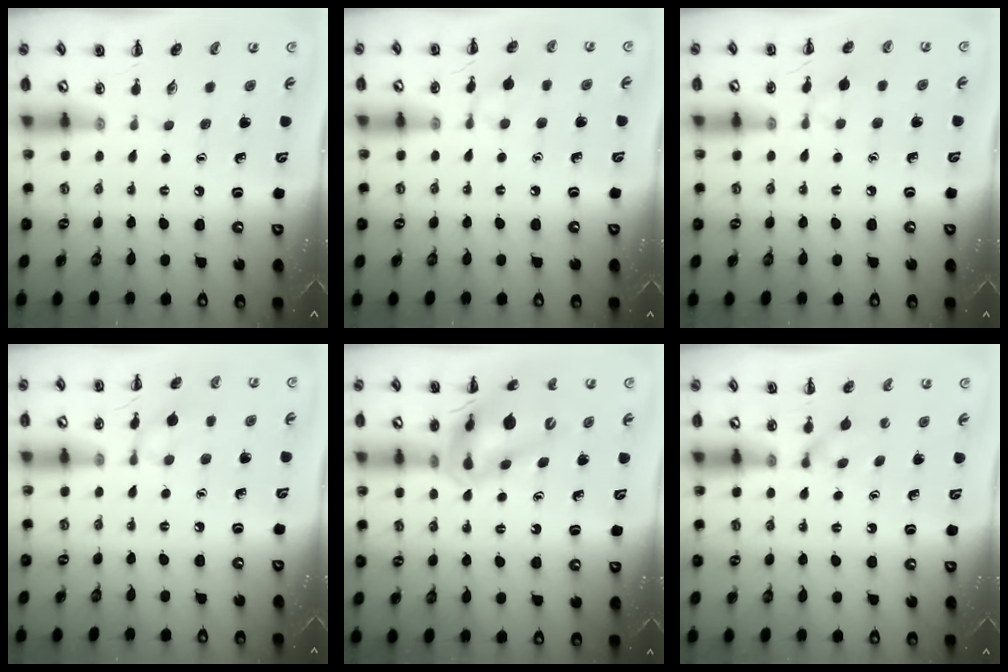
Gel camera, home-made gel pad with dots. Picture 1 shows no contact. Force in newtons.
{"total": 6.6, "press": 6.4, "slide": 1.7}
{"total": 5.2, "press": 4.8, "slide": 1.9}
{"total": 6.9, "press": 6.6, "slide": 2.0}
{"total": 13.7, "press": 13.1, "slide": 3.8}
{"total": 2.8, "press": 2.5, "slide": 1.2}